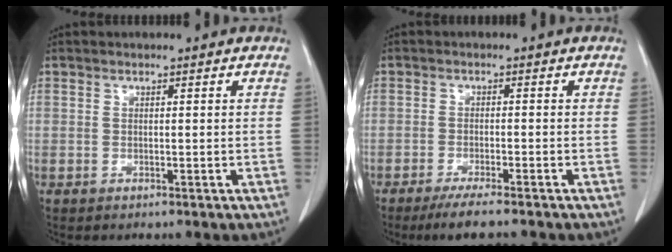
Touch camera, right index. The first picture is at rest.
{"total": 5.3, "force": [-4.3, 0.0, 3.1], "torque": [-0.048, -0.012, -0.068]}